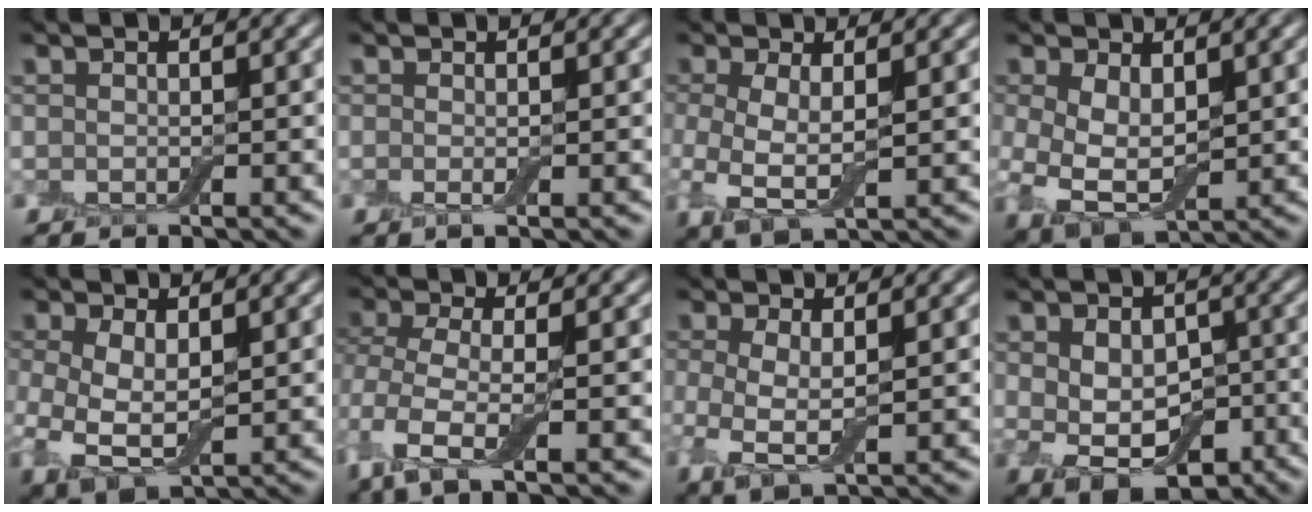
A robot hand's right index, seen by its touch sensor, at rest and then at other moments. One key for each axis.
{"total": 0.8, "fx": -0.1, "fy": 0.1, "fz": 0.8, "tx": -0.015, "ty": -0.005, "tz": -0.002}
{"total": 4.3, "fx": -0.3, "fy": 1.7, "fz": 4.0, "tx": -0.092, "ty": -0.007, "tz": -0.006}
{"total": 5.6, "fx": 0.1, "fy": 3.3, "fz": 4.6, "tx": -0.108, "ty": -0.006, "tz": 0.005}
{"total": 5.2, "fx": -0.1, "fy": 2.8, "fz": 4.4, "tx": -0.109, "ty": -0.005, "tz": 0.000}
{"total": 4.8, "fx": -1.3, "fy": 1.7, "fz": 4.3, "tx": -0.103, "ty": -0.007, "tz": -0.036}
{"total": 3.5, "fx": 0.0, "fy": 1.2, "fz": 3.3, "tx": -0.077, "ty": -0.005, "tz": -0.004}
{"total": 6.7, "fx": -1.1, "fy": 4.3, "fz": 5.0, "tx": -0.087, "ty": -0.020, "tz": -0.008}